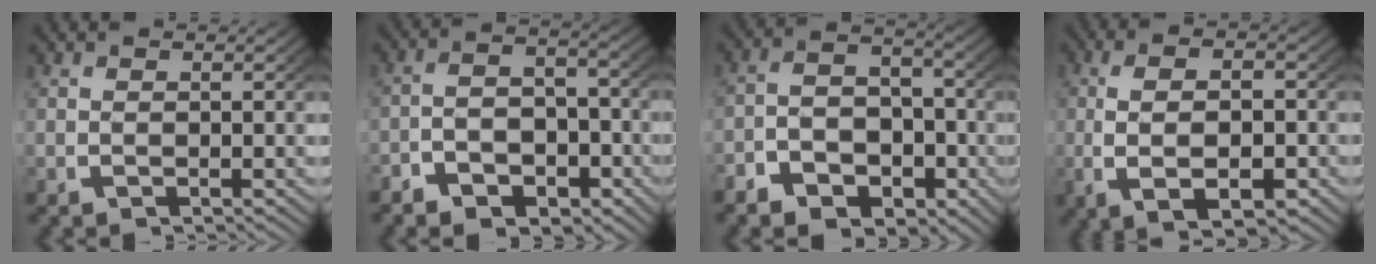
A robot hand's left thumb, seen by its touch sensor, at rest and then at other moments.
{"total": 5.1, "force": [-2.3, 3.4, 3.0], "torque": [-0.044, -0.017, -0.037]}
{"total": 7.1, "force": [-2.9, 5.2, 3.9], "torque": [-0.063, -0.027, -0.042]}
{"total": 7.1, "force": [-1.1, 3.9, 5.9], "torque": [-0.115, -0.018, -0.007]}